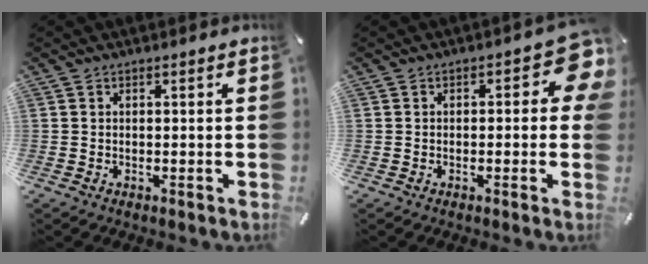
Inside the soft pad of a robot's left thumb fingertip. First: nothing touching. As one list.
[{"total": 7.6, "force": [1.4, 3.6, 6.6], "torque": [-0.081, -0.005, 0.020]}]